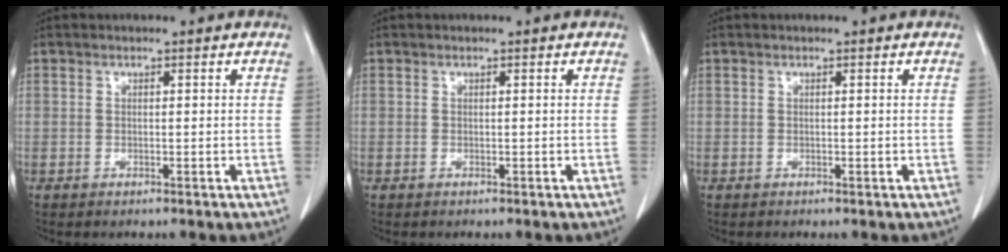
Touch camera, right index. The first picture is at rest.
{"total": 0.0}
{"total": 0.0}